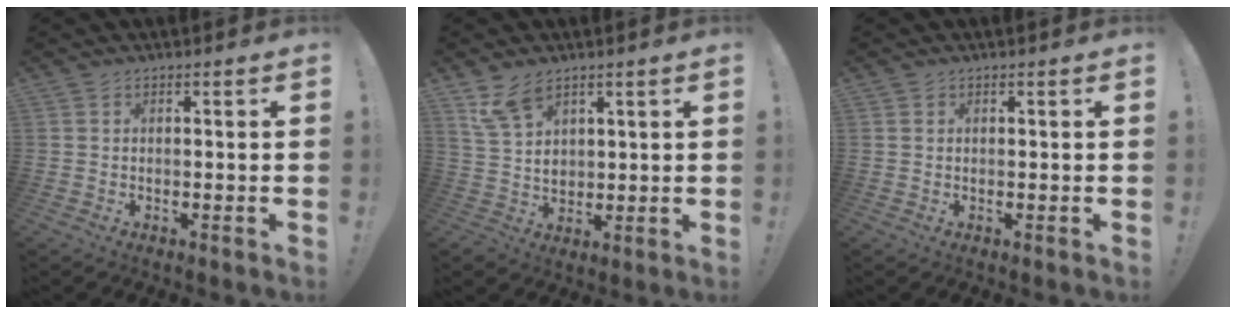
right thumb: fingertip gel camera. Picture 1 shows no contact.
{"total": 10.1, "force": [6.4, 6.6, 4.3], "torque": [-0.079, -0.028, 0.129]}
{"total": 0.7, "force": [0.3, 0.6, 0.0], "torque": [-0.006, 0.003, 0.006]}